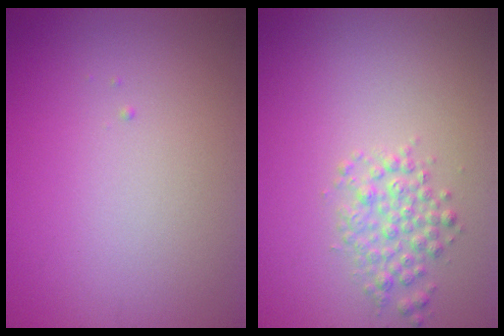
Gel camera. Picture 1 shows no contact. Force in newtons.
{"total": 2.4, "press": 2.4, "slide": 0.1}